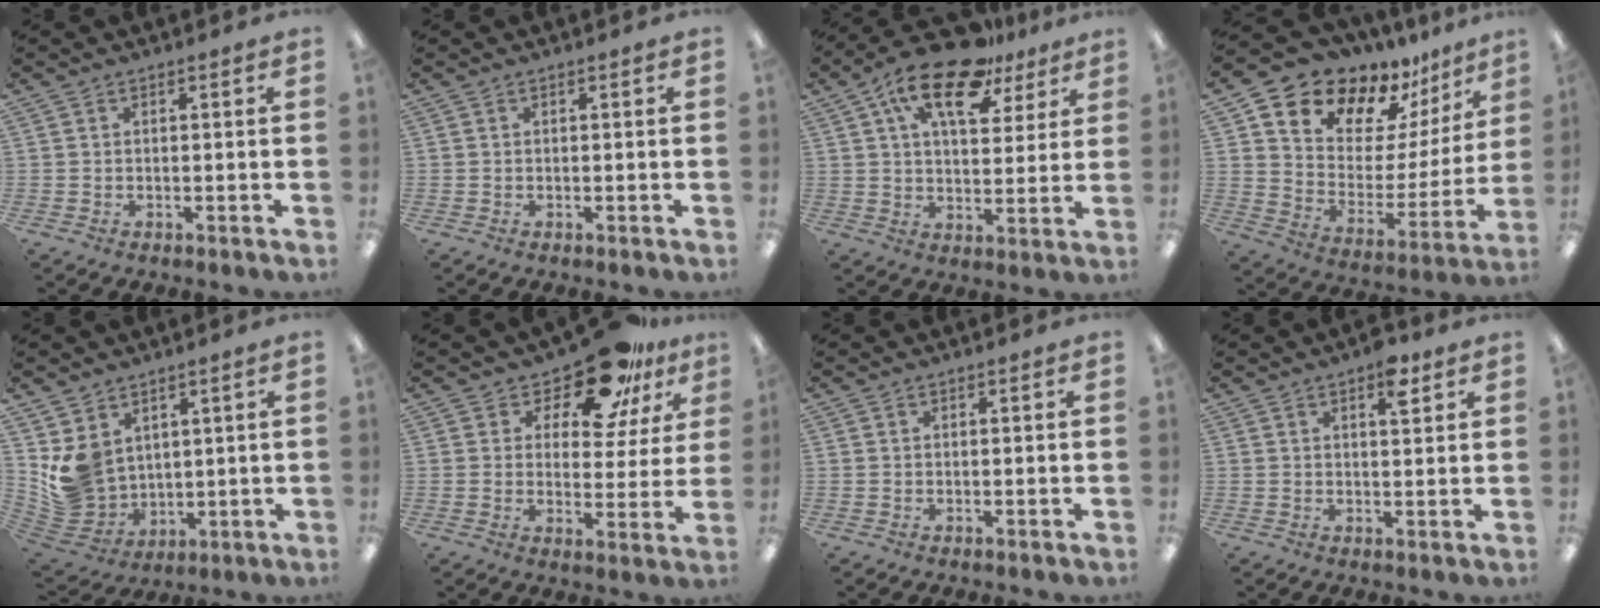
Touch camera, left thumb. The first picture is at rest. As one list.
[{"total": 0.0}, {"total": 17.2, "force": [10.3, 7.9, 11.2], "torque": [-0.184, -0.042, 0.174]}, {"total": 14.1, "force": [12.4, 6.6, 1.7], "torque": [-0.052, -0.122, 0.223]}, {"total": 8.7, "force": [3.7, 7.6, 2.4], "torque": [-0.070, -0.028, 0.081]}, {"total": 14.8, "force": [11.4, 6.1, 7.2], "torque": [-0.119, -0.070, 0.200]}, {"total": 0.0}, {"total": 5.8, "force": [3.4, 2.5, 4.0], "torque": [-0.039, -0.016, 0.050]}]